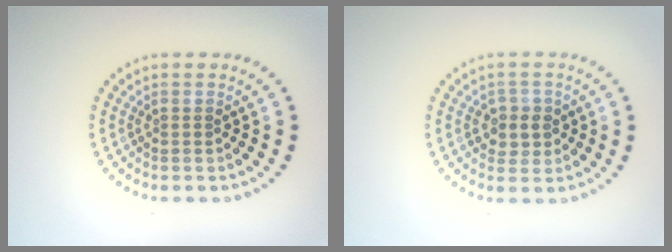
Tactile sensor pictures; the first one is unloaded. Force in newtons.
{"total": 2.2, "press": 2.1, "slide": 0.7}